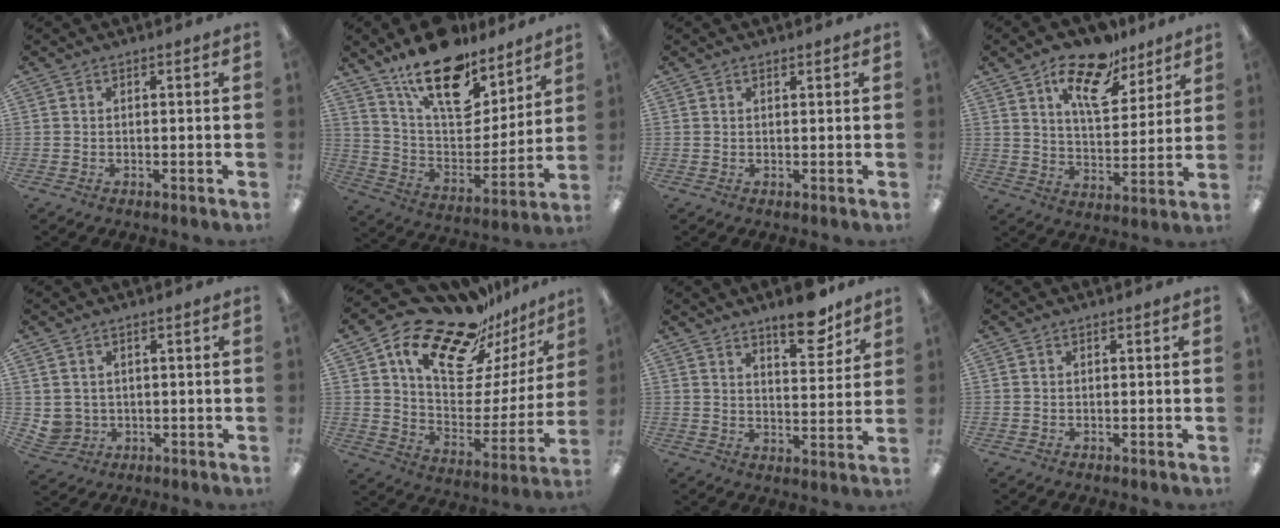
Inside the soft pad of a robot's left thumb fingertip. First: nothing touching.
{"total": 20.3, "force": [15.0, 8.8, 10.5], "torque": [-0.175, -0.105, 0.266]}
{"total": 0.8, "force": [0.7, 0.2, 0.3], "torque": [0.001, -0.003, 0.011]}
{"total": 16.0, "force": [10.7, 7.2, 9.4], "torque": [-0.146, -0.048, 0.184]}
{"total": 3.5, "force": [1.2, 3.2, 0.4], "torque": [-0.018, -0.001, 0.026]}
{"total": 22.7, "force": [17.7, 9.7, 10.5], "torque": [-0.181, -0.121, 0.303]}
{"total": 9.7, "force": [7.4, 3.1, 5.5], "torque": [-0.060, -0.048, 0.122]}
{"total": 0.0}